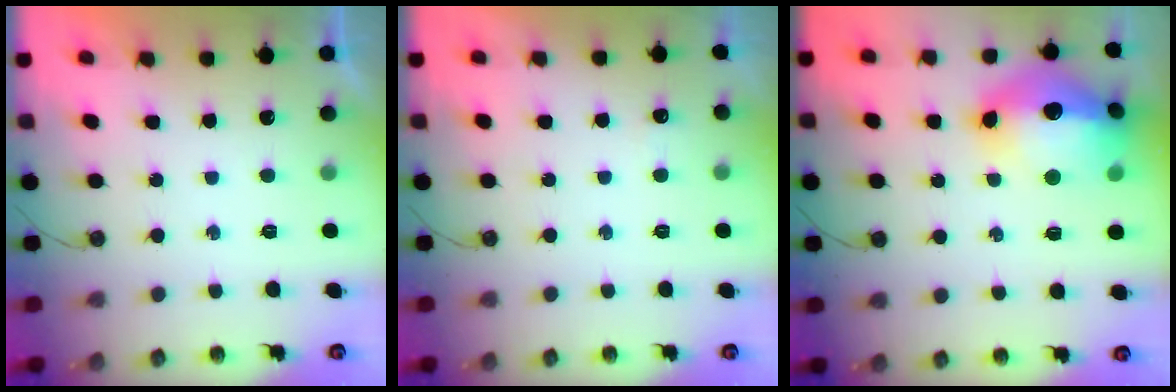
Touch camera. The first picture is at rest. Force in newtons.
{"total": 3.3, "press": 3.2, "slide": 0.7}
{"total": 20.3, "press": 20.2, "slide": 1.9}